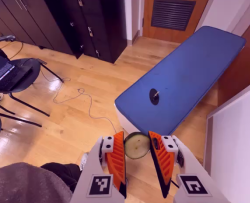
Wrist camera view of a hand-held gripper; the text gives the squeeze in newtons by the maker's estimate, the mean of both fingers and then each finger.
{"total": 9.4, "left": 9.7, "right": 9.1}